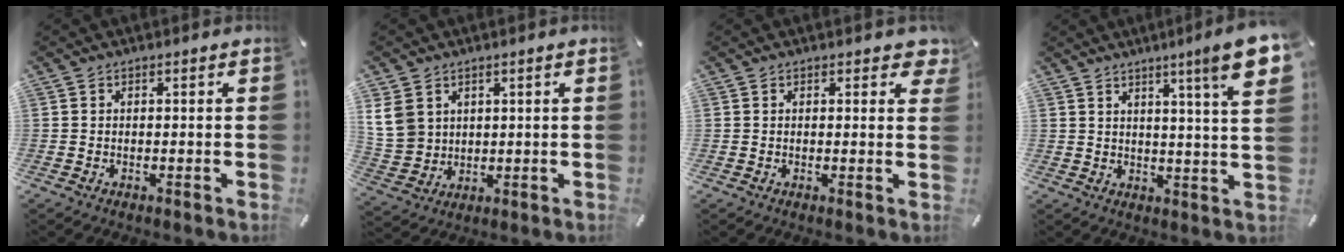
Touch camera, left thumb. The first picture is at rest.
{"total": 8.2, "force": [3.4, 7.1, 2.4], "torque": [-0.078, -0.004, 0.067]}
{"total": 2.2, "force": [1.4, 1.2, 1.2], "torque": [-0.004, -0.003, 0.020]}
{"total": 11.5, "force": [6.5, 0.7, 9.5], "torque": [-0.135, -0.038, 0.098]}